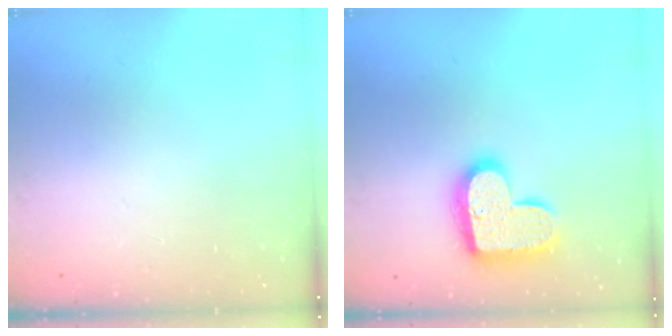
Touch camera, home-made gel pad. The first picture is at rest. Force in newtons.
{"total": 17.8, "press": 17.7, "slide": 1.1}